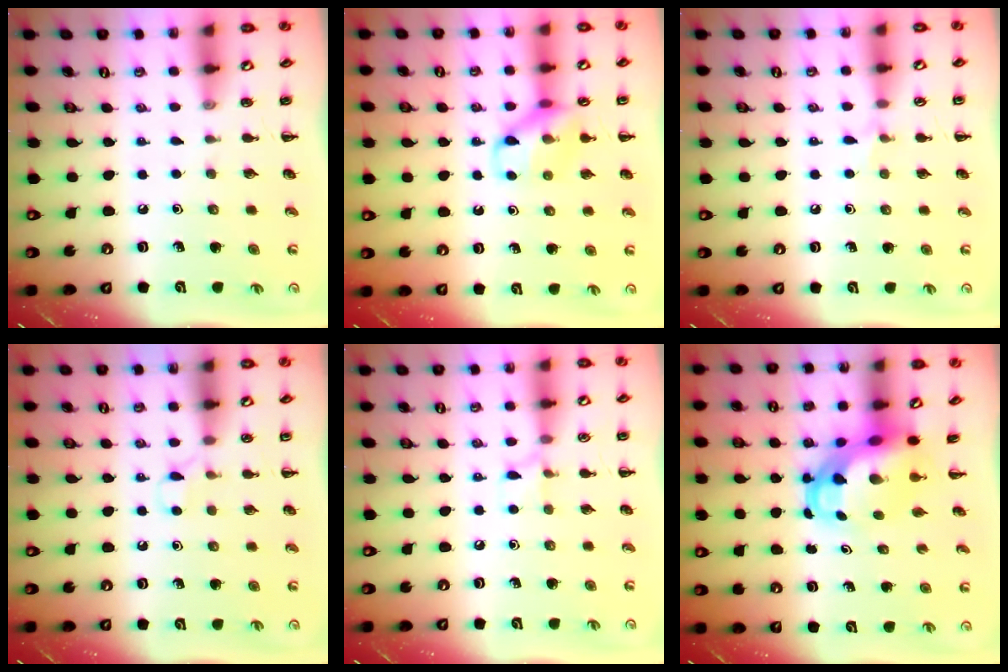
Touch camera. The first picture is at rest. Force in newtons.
{"total": 12.7, "press": 12.6, "slide": 1.1}
{"total": 4.6, "press": 4.5, "slide": 1.1}
{"total": 3.5, "press": 3.3, "slide": 1.1}
{"total": 5.2, "press": 4.9, "slide": 1.6}
{"total": 5.9, "press": 5.7, "slide": 1.5}